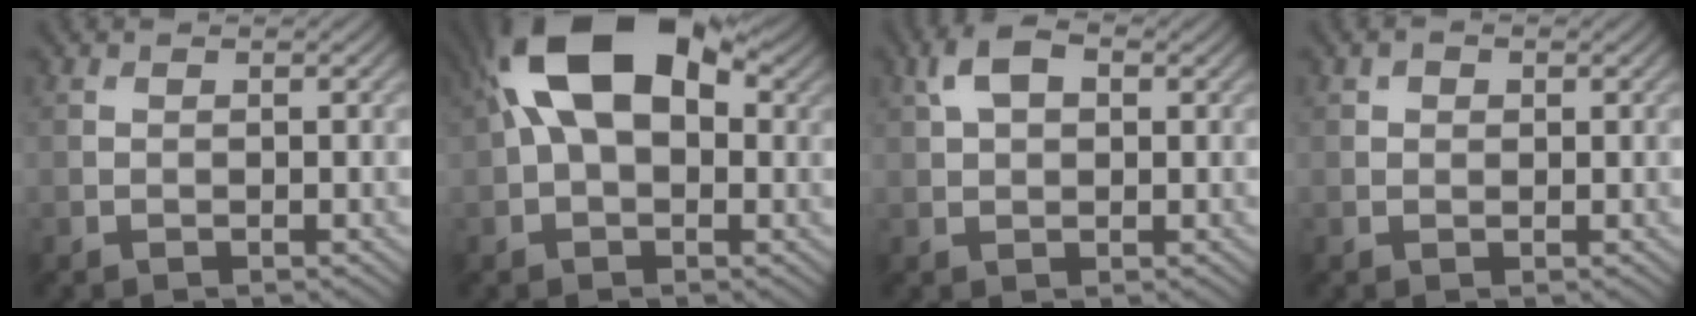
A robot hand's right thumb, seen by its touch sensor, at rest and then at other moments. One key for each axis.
{"total": 16.1, "fx": 4.4, "fy": 9.4, "fz": 12.2, "tx": -0.203, "ty": 0.042, "tz": 0.053}
{"total": 4.6, "fx": 1.7, "fy": 2.7, "fz": 3.3, "tx": -0.072, "ty": 0.009, "tz": 0.028}
{"total": 1.1, "fx": 0.5, "fy": 0.9, "fz": 0.6, "tx": -0.009, "ty": 0.001, "tz": 0.006}